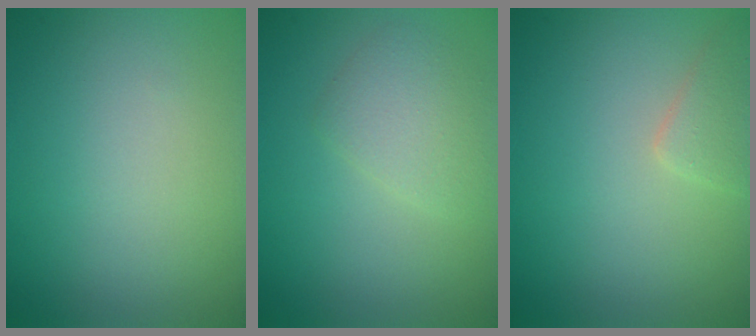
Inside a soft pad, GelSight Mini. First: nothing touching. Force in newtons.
{"total": 2.4, "press": 2.4, "slide": 0.1}
{"total": 1.8, "press": 1.8, "slide": 0.1}